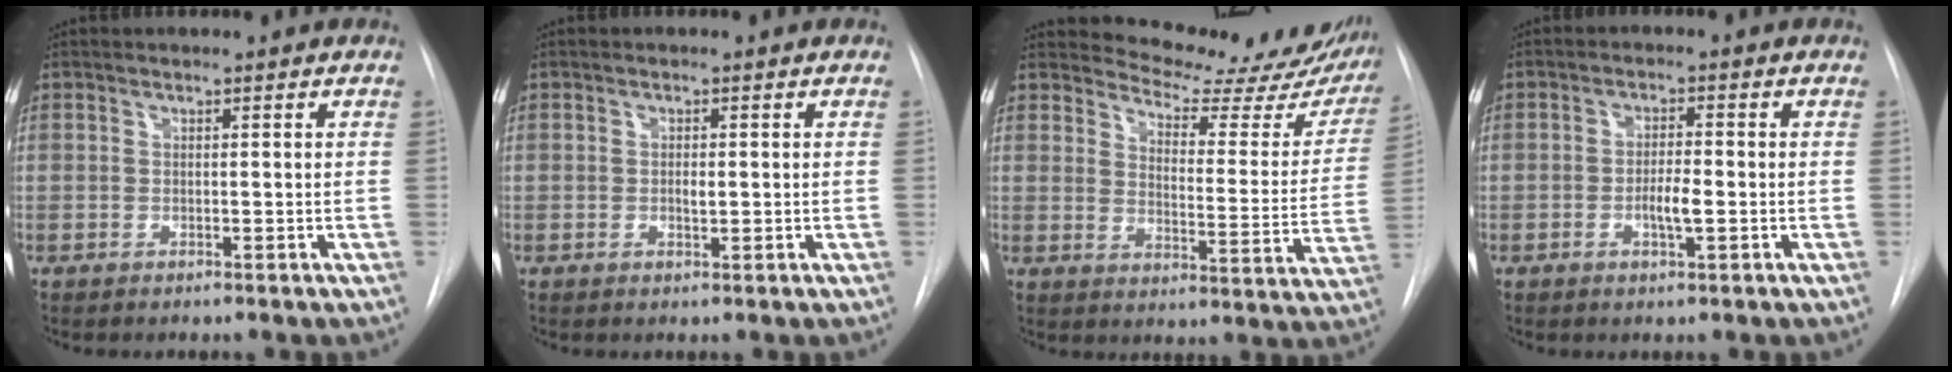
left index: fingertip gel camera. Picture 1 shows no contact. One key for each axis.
{"total": 1.4, "fx": -0.9, "fy": 0.5, "fz": 1.0, "tx": -0.018, "ty": -0.006, "tz": -0.012}
{"total": 19.7, "fx": 18.3, "fy": 4.8, "fz": 5.2, "tx": -0.049, "ty": -0.085, "tz": 0.207}
{"total": 3.6, "fx": -1.7, "fy": 0.6, "fz": 3.1, "tx": -0.055, "ty": -0.005, "tz": -0.027}